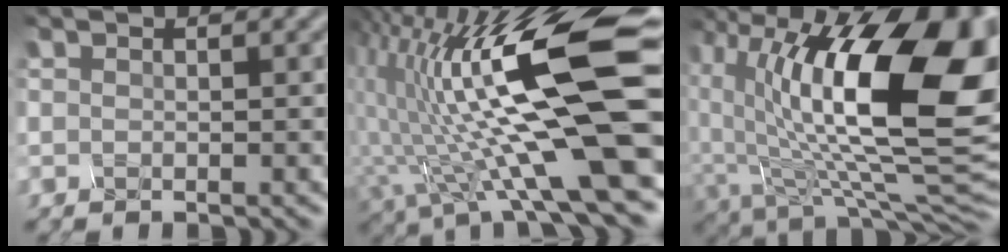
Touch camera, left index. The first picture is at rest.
{"total": 16.0, "force": [2.4, 4.0, 15.3], "torque": [-0.266, 0.002, 0.042]}
{"total": 18.7, "force": [2.5, 9.8, 15.7], "torque": [-0.259, -0.012, 0.064]}